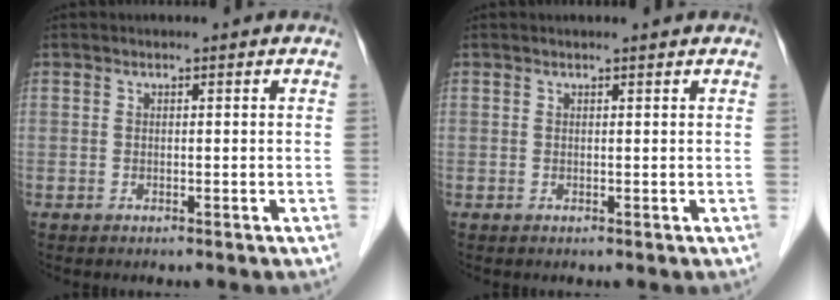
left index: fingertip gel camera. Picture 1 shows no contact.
{"total": 1.0, "force": [0.9, -0.1, 0.3], "torque": [-0.010, 0.002, 0.014]}